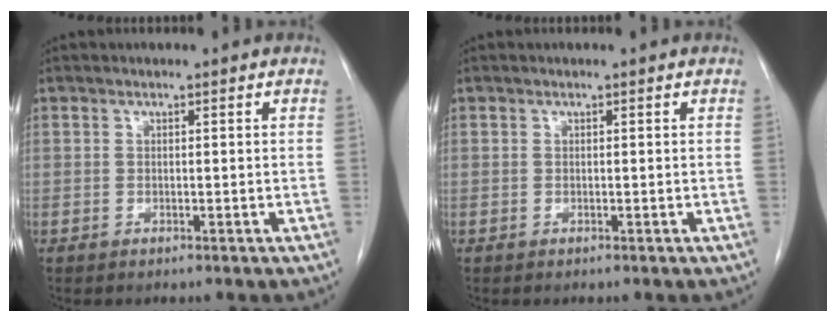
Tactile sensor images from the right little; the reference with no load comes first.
{"total": 0.0}